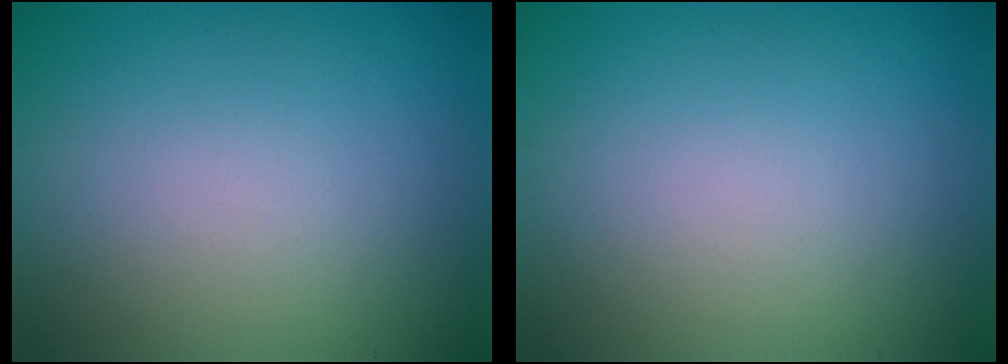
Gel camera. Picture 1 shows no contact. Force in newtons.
{"total": 0.0}